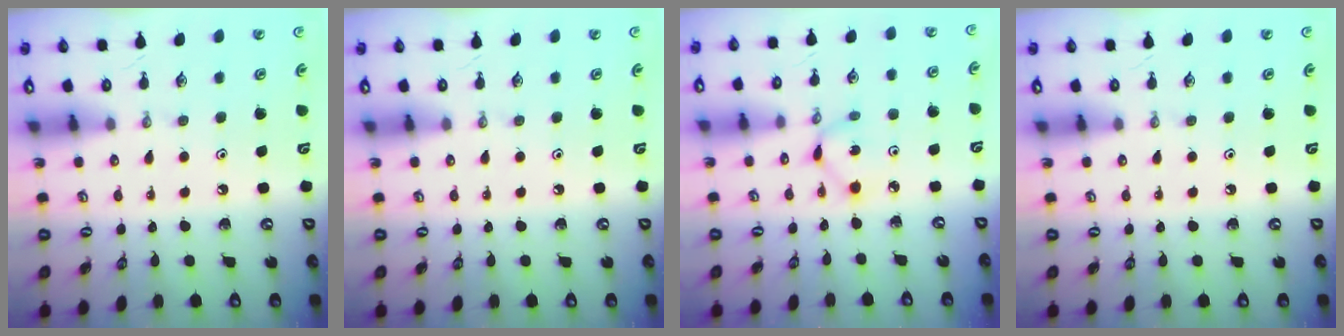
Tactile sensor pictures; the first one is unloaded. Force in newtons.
{"total": 0.0}
{"total": 2.3, "press": 2.3, "slide": 0.1}
{"total": 0.0}